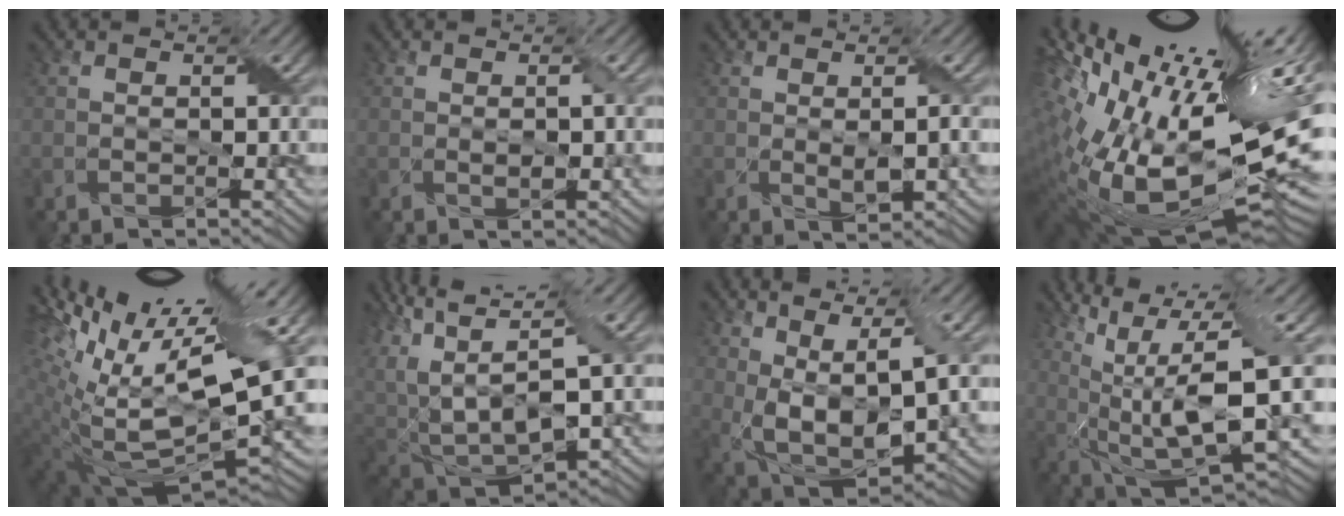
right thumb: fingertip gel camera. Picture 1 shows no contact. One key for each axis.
{"total": 1.1, "fx": 0.1, "fy": 0.4, "fz": 1.0, "tx": -0.017, "ty": -0.002, "tz": 0.004}
{"total": 1.6, "fx": 0.3, "fy": 0.6, "fz": 1.5, "tx": -0.032, "ty": -0.003, "tz": 0.010}
{"total": 21.8, "fx": 3.9, "fy": 10.4, "fz": 18.8, "tx": -0.345, "ty": 0.002, "tz": 0.087}
{"total": 18.9, "fx": 8.0, "fy": 8.1, "fz": 15.0, "tx": -0.280, "ty": 0.029, "tz": 0.164}
{"total": 15.9, "fx": 3.0, "fy": 8.2, "fz": 13.3, "tx": -0.305, "ty": -0.004, "tz": 0.095}
{"total": 9.5, "fx": 2.3, "fy": 4.3, "fz": 8.2, "tx": -0.184, "ty": -0.009, "tz": 0.050}
{"total": 14.4, "fx": 4.0, "fy": 4.6, "fz": 13.1, "tx": -0.260, "ty": -0.002, "tz": 0.081}